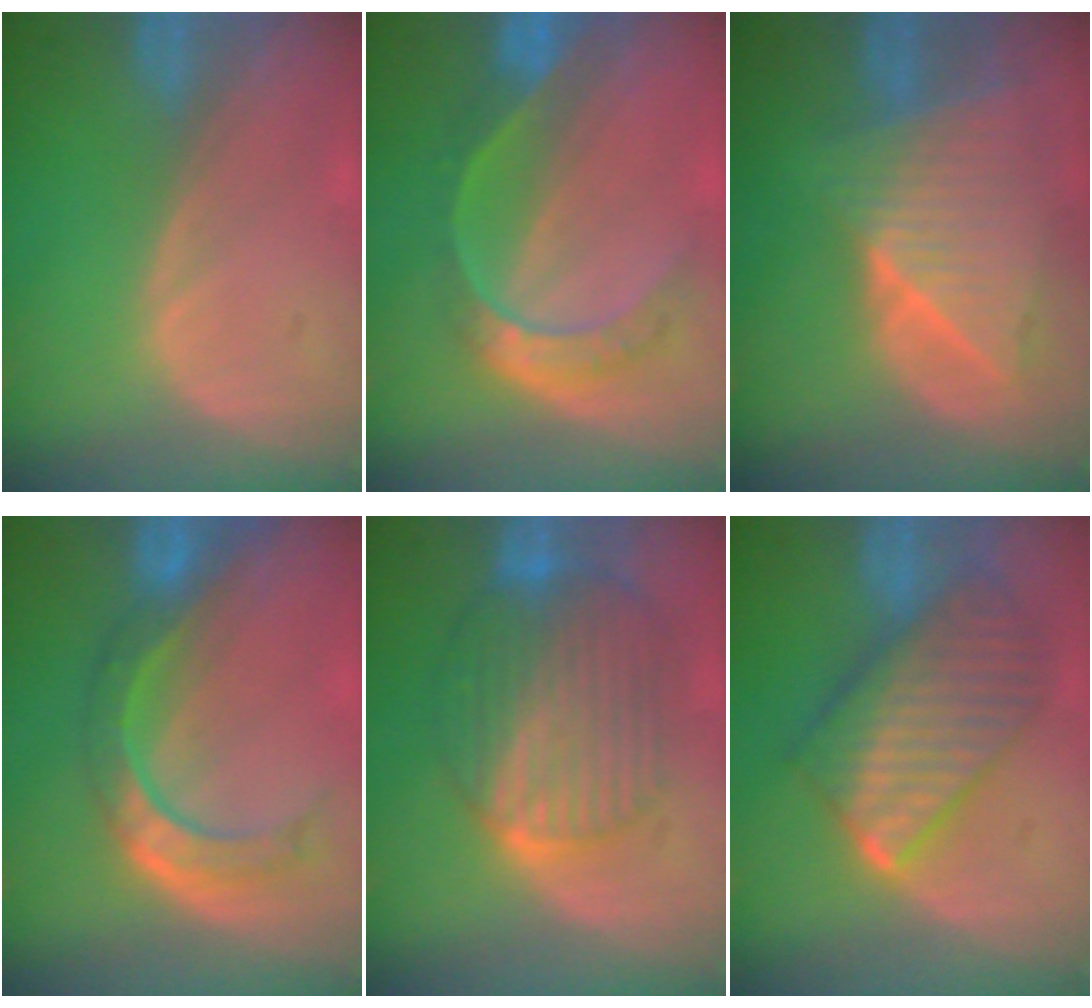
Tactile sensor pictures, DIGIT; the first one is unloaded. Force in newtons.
{"total": 7.7, "press": 6.4, "slide": 4.3}
{"total": 9.2, "press": 8.3, "slide": 4.0}
{"total": 7.5, "press": 7.0, "slide": 2.7}
{"total": 10.1, "press": 10.0, "slide": 0.9}
{"total": 10.1, "press": 10.1, "slide": 0.7}